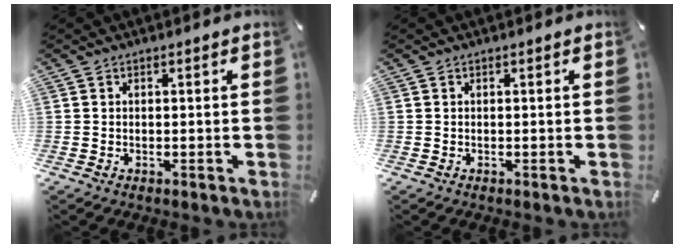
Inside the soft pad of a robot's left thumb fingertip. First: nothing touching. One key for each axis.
{"total": 0.0}